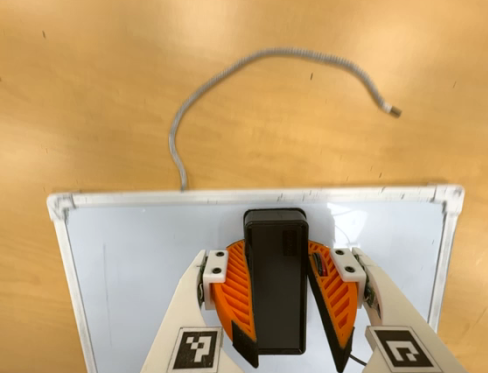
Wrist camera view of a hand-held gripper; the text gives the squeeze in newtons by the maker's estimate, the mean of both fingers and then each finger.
{"total": 13.0, "left": 14.8, "right": 11.3}